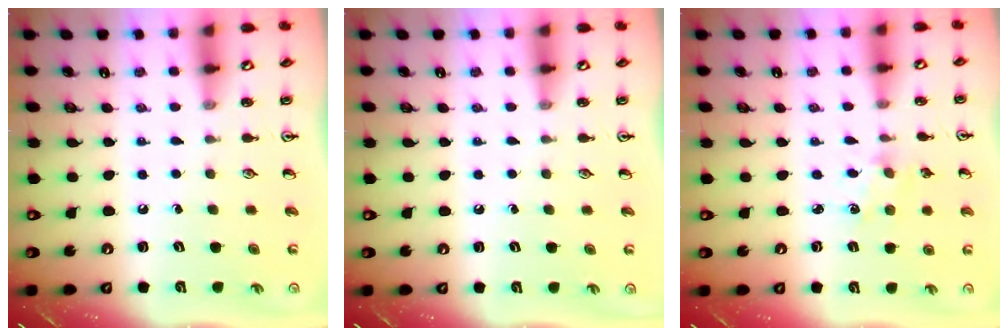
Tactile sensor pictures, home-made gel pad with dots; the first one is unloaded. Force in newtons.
{"total": 0.0}
{"total": 1.8, "press": 1.7, "slide": 0.5}